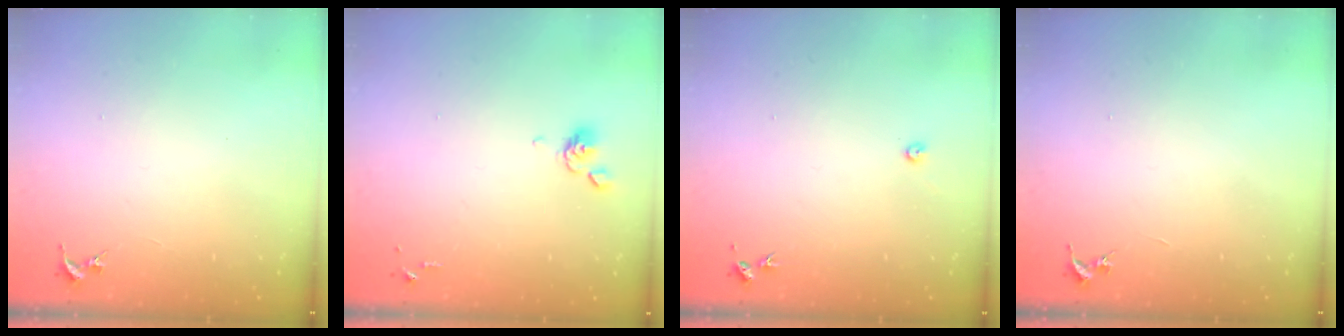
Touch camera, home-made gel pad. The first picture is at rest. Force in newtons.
{"total": 5.6, "press": 5.5, "slide": 1.4}
{"total": 2.4, "press": 2.4, "slide": 0.3}
{"total": 0.0}